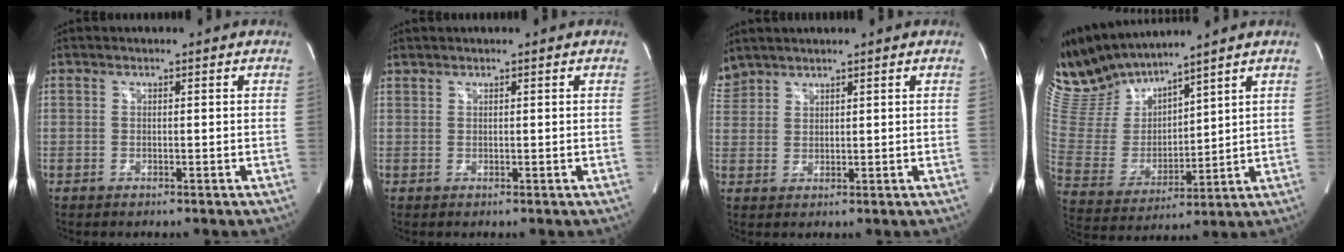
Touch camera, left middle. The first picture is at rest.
{"total": 0.7, "force": [0.7, 0.1, 0.0], "torque": [-0.007, 0.007, 0.019]}
{"total": 3.9, "force": [3.7, 1.0, 0.3], "torque": [-0.020, 0.020, 0.082]}
{"total": 12.3, "force": [11.7, 1.8, 3.2], "torque": [-0.087, 0.001, 0.251]}